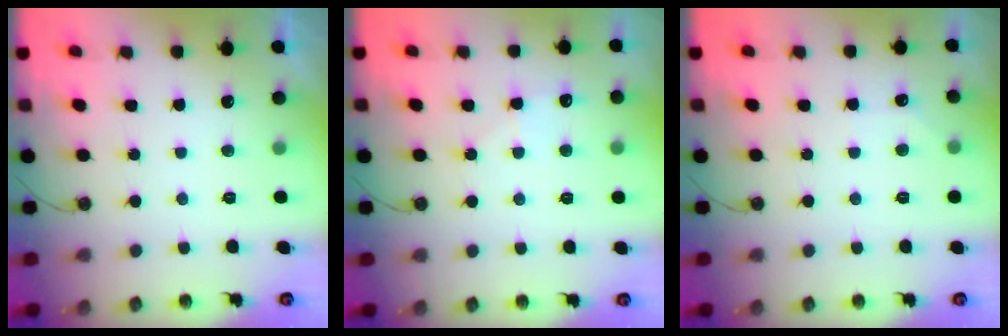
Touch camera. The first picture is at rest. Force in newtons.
{"total": 6.6, "press": 6.5, "slide": 0.9}
{"total": 2.7, "press": 2.6, "slide": 0.4}